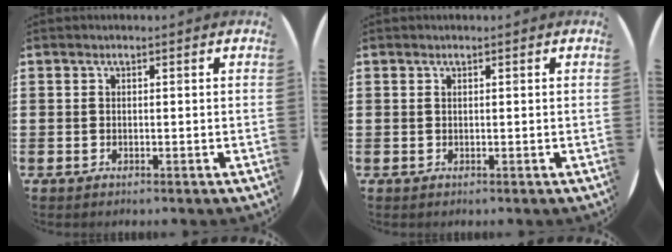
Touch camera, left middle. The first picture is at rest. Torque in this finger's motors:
{"motor_torque": [0.32, -0.03, 0.04, 0.00]}